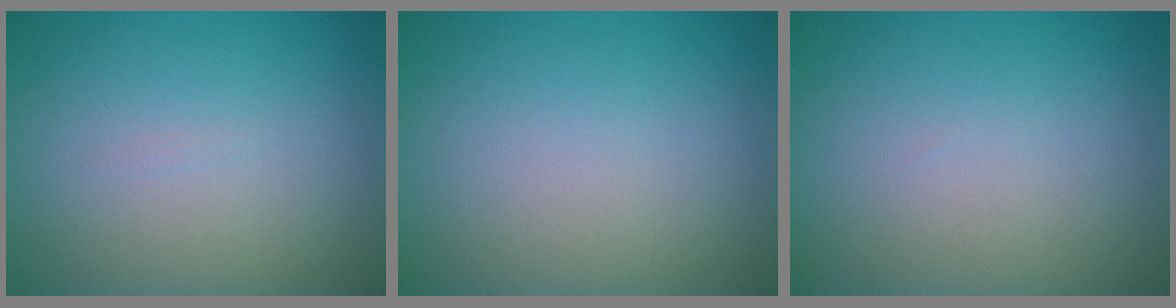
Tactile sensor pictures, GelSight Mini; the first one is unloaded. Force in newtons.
{"total": 0.0}
{"total": 0.0}